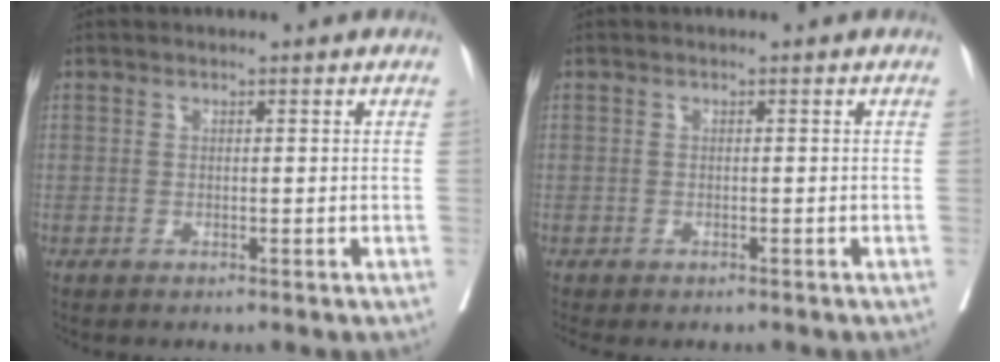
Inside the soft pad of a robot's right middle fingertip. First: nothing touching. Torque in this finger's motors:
{"motor_torque": [0.36, -0.82, -0.01, -0.01]}